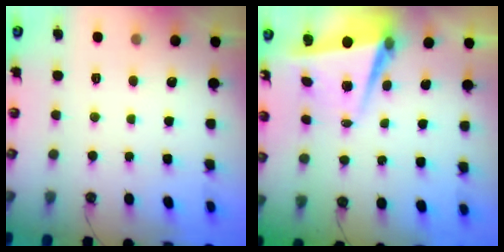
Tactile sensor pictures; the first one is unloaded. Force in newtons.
{"total": 5.9, "press": 5.6, "slide": 2.0}